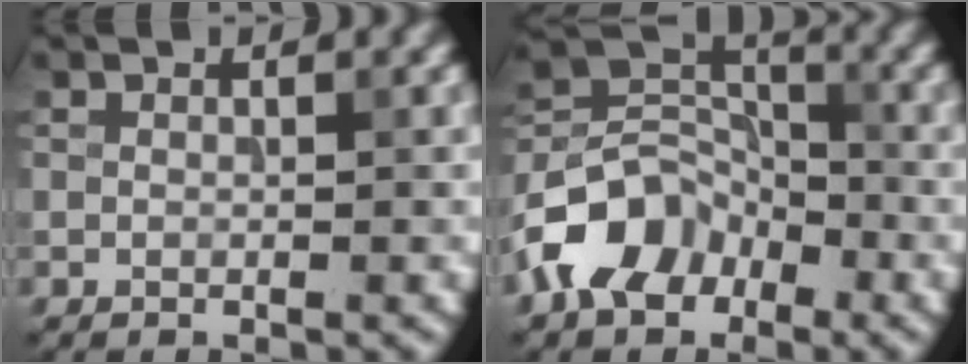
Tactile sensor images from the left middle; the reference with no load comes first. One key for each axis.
{"total": 6.9, "fx": -3.8, "fy": 4.7, "fz": 3.4, "tx": -0.056, "ty": 0.003, "tz": -0.083}